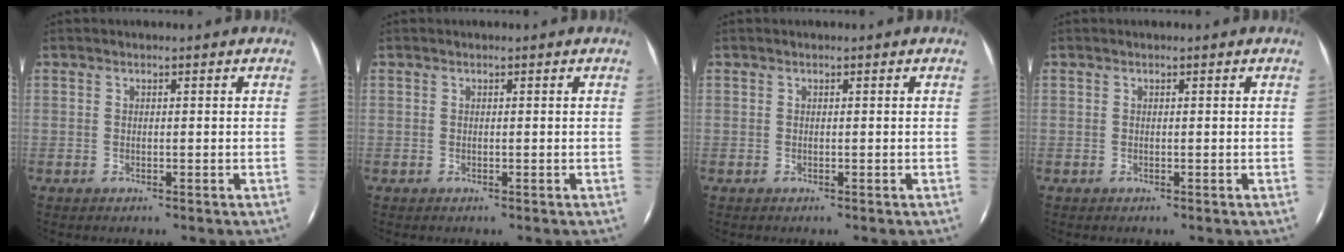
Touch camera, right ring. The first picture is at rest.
{"total": 0.0}
{"total": 0.0}
{"total": 0.0}